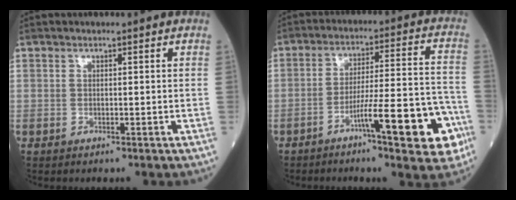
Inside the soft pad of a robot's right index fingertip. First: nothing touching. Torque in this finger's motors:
{"motor_torque": [1.08, -1.06, 0.26, 0.04]}